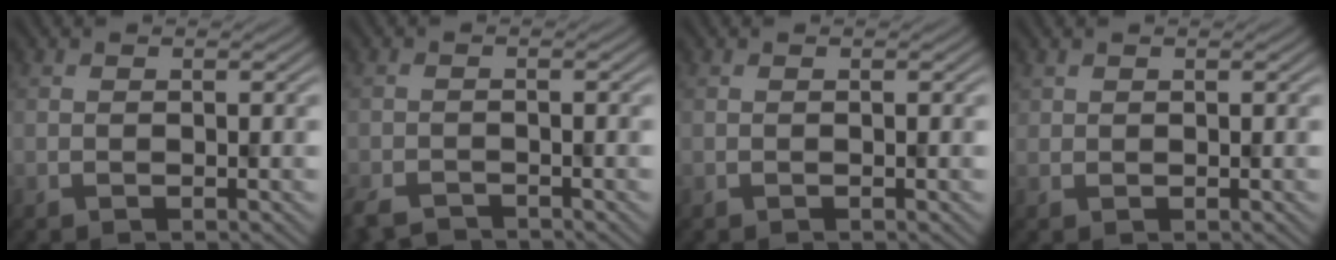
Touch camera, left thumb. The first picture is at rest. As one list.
[{"total": 3.6, "force": [-3.2, 1.1, 1.0], "torque": [-0.021, -0.012, -0.061]}, {"total": 0.0}, {"total": 0.7, "force": [0.2, 0.6, -0.2], "torque": [0.002, -0.003, 0.007]}]